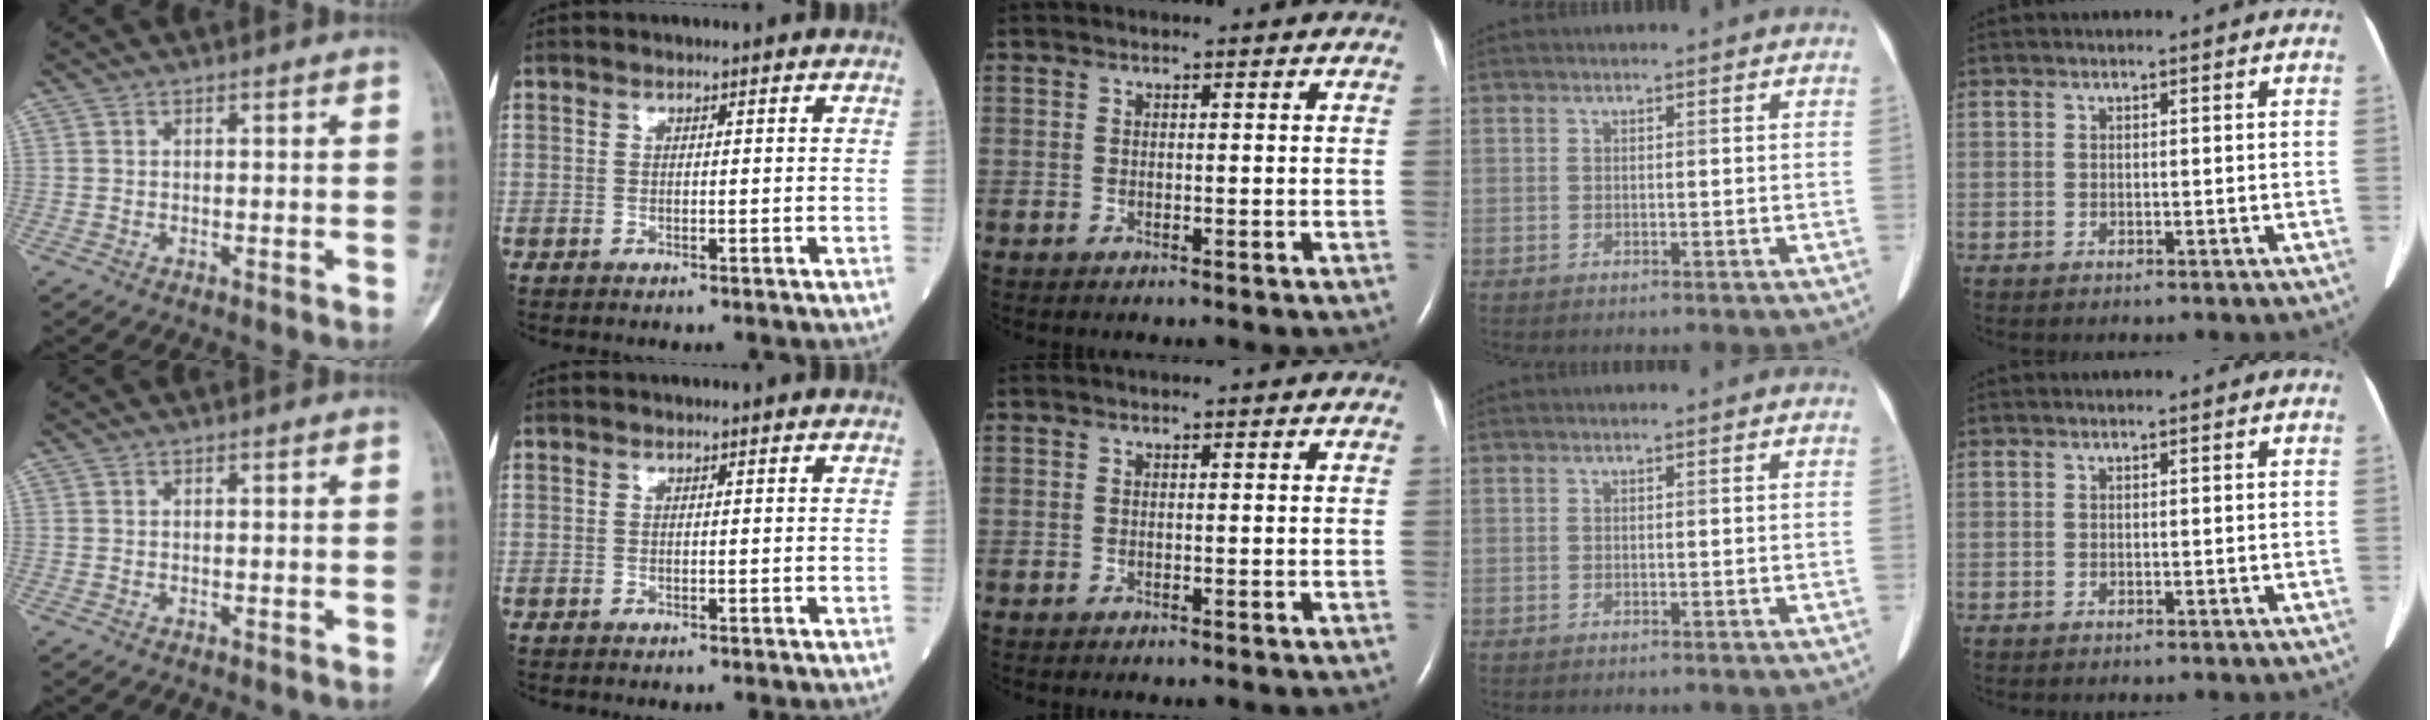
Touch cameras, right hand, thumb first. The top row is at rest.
{}